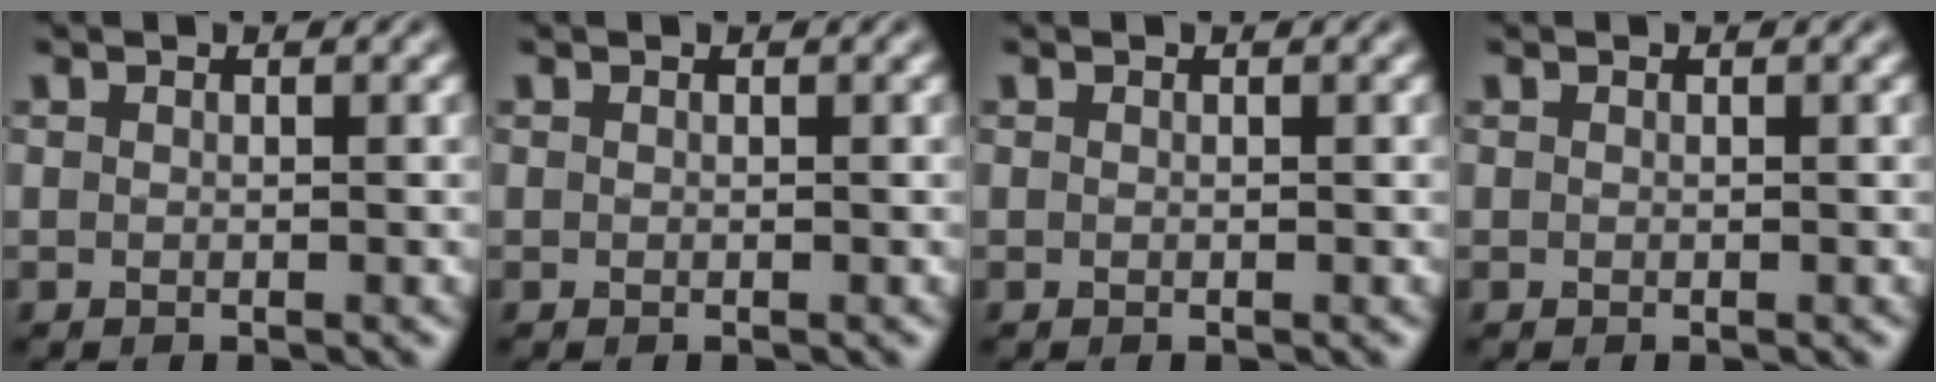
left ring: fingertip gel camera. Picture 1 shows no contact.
{"total": 0.0}
{"total": 0.0}
{"total": 0.0}